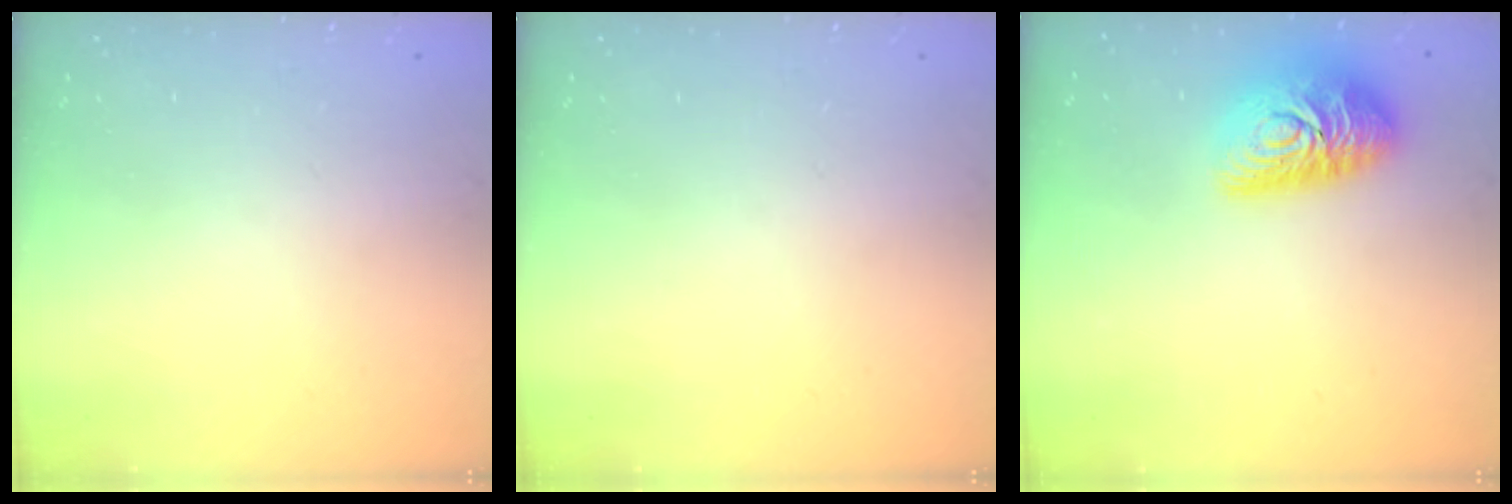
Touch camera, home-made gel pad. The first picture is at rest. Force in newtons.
{"total": 0.0}
{"total": 15.0, "press": 14.9, "slide": 1.0}